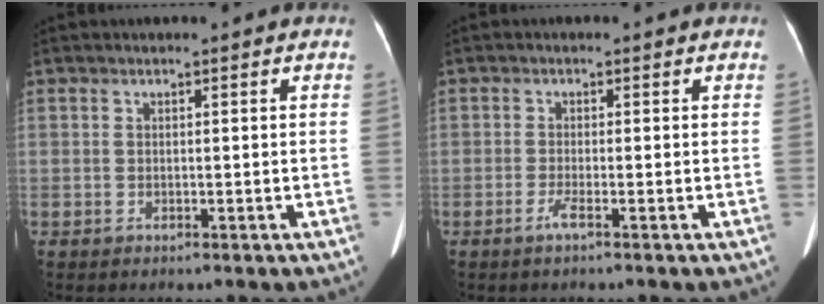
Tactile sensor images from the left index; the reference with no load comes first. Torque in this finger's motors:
{"motor_torque": [0.11, 0.10, 0.00, 0.00]}